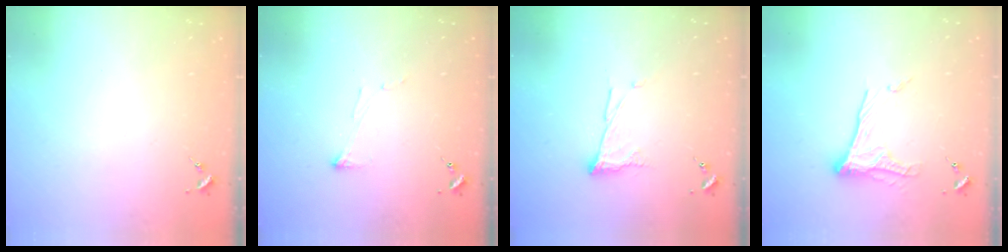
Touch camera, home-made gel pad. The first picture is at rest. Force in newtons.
{"total": 4.6, "press": 4.6, "slide": 0.4}
{"total": 8.5, "press": 8.5, "slide": 0.5}
{"total": 12.6, "press": 12.5, "slide": 0.8}